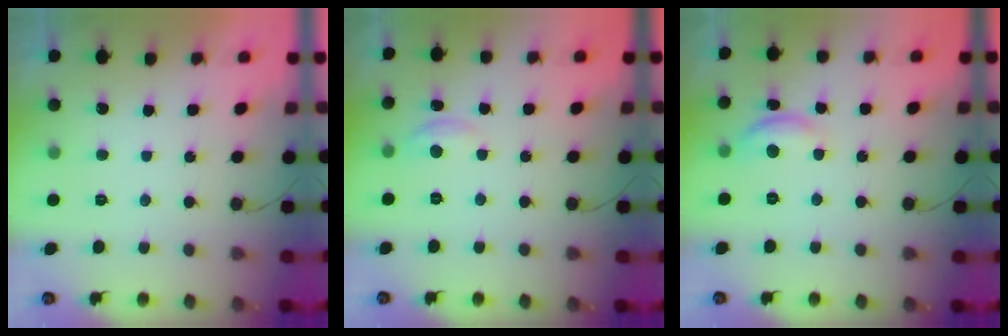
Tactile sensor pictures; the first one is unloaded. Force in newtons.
{"total": 3.3, "press": 3.3, "slide": 0.2}
{"total": 9.0, "press": 9.0, "slide": 0.4}